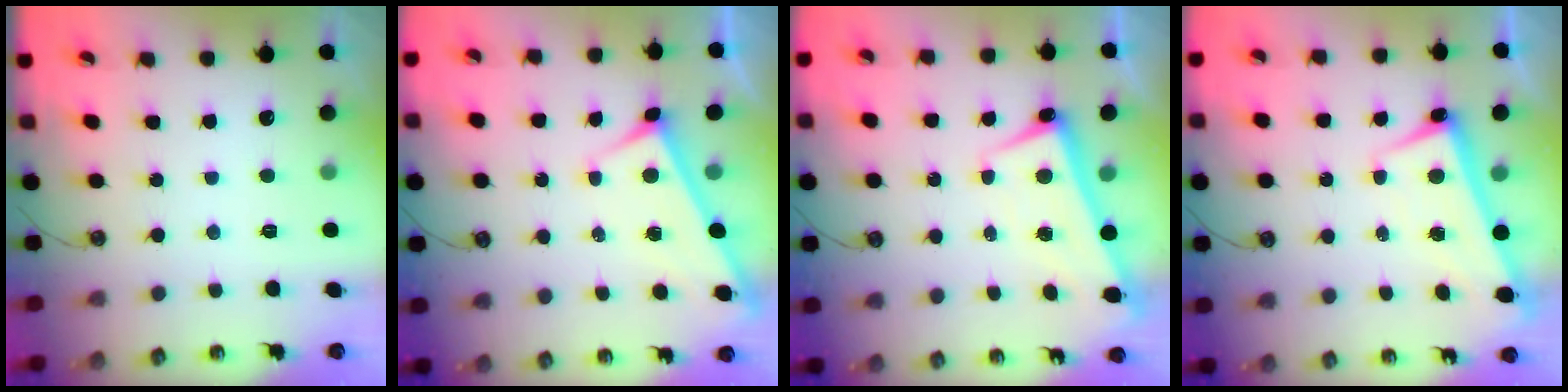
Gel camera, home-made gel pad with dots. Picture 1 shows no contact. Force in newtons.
{"total": 3.6, "press": 3.6, "slide": 0.3}
{"total": 2.6, "press": 2.5, "slide": 0.6}
{"total": 2.4, "press": 2.3, "slide": 0.7}